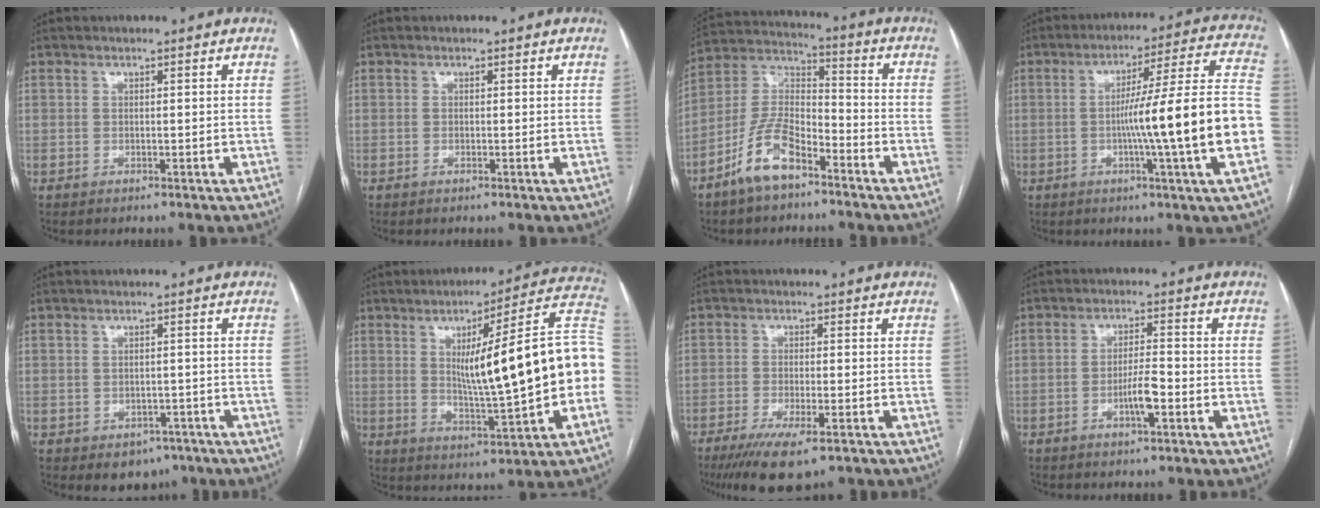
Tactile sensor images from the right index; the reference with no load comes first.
{"total": 0.0}
{"total": 11.0, "force": [-6.9, 4.2, 7.5], "torque": [-0.164, 0.008, -0.136]}
{"total": 18.7, "force": [-3.7, -1.7, 18.2], "torque": [-0.238, 0.014, -0.062]}
{"total": 4.5, "force": [-2.7, 3.3, 1.6], "torque": [-0.010, 0.010, -0.025]}
{"total": 20.4, "force": [0.0, 1.0, 20.3], "torque": [-0.252, 0.028, 0.001]}
{"total": 9.3, "force": [-6.2, 1.8, 6.7], "torque": [-0.110, -0.022, -0.096]}
{"total": 4.5, "force": [-1.8, 0.5, 4.0], "torque": [-0.073, 0.000, -0.034]}